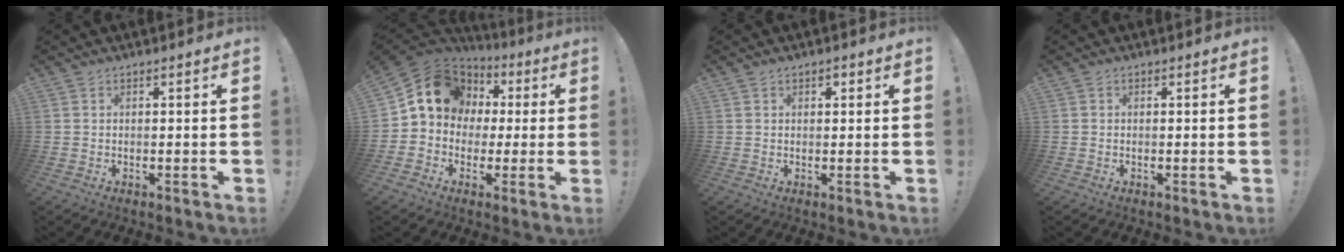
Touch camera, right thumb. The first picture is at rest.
{"total": 14.4, "force": [3.3, 12.2, 7.0], "torque": [-0.109, -0.001, 0.071]}
{"total": 0.9, "force": [0.4, 0.7, 0.2], "torque": [0.002, 0.000, 0.006]}
{"total": 0.0}